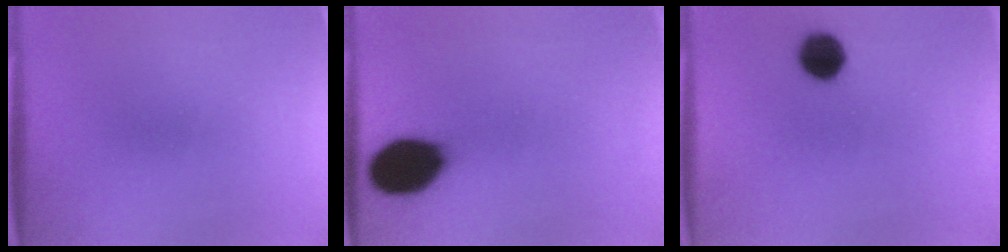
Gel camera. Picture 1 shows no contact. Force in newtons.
{"total": 14.3}
{"total": 7.0}